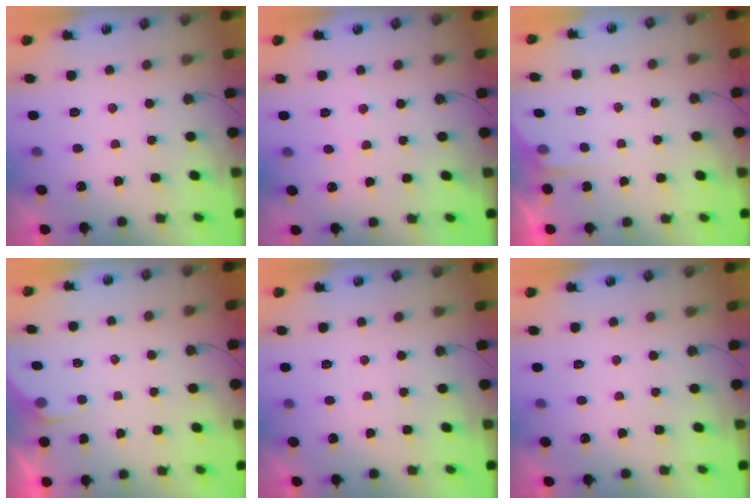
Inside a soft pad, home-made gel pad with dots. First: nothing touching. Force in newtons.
{"total": 5.4, "press": 5.4, "slide": 0.8}
{"total": 4.3, "press": 4.3, "slide": 0.4}
{"total": 1.8, "press": 1.7, "slide": 0.4}
{"total": 0.0}
{"total": 0.0}